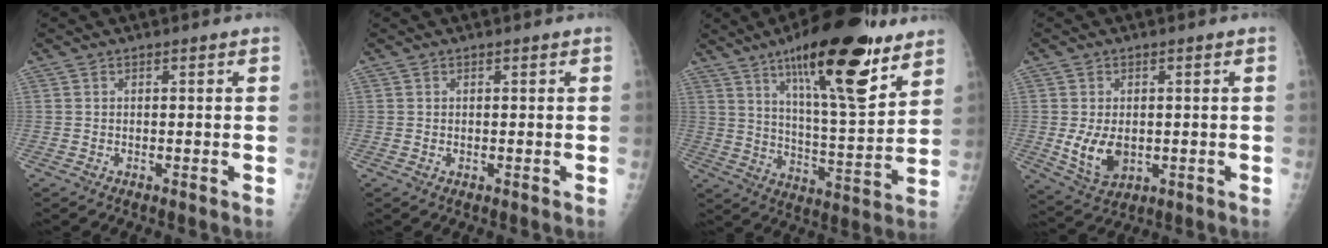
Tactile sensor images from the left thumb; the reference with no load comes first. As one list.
[{"total": 0.8, "force": [0.4, 0.4, 0.5], "torque": [-0.006, -0.002, 0.006]}, {"total": 22.1, "force": [13.5, 5.6, 16.6], "torque": [-0.230, -0.068, 0.215]}, {"total": 7.1, "force": [-0.5, 4.8, 5.2], "torque": [-0.080, -0.016, 0.006]}]